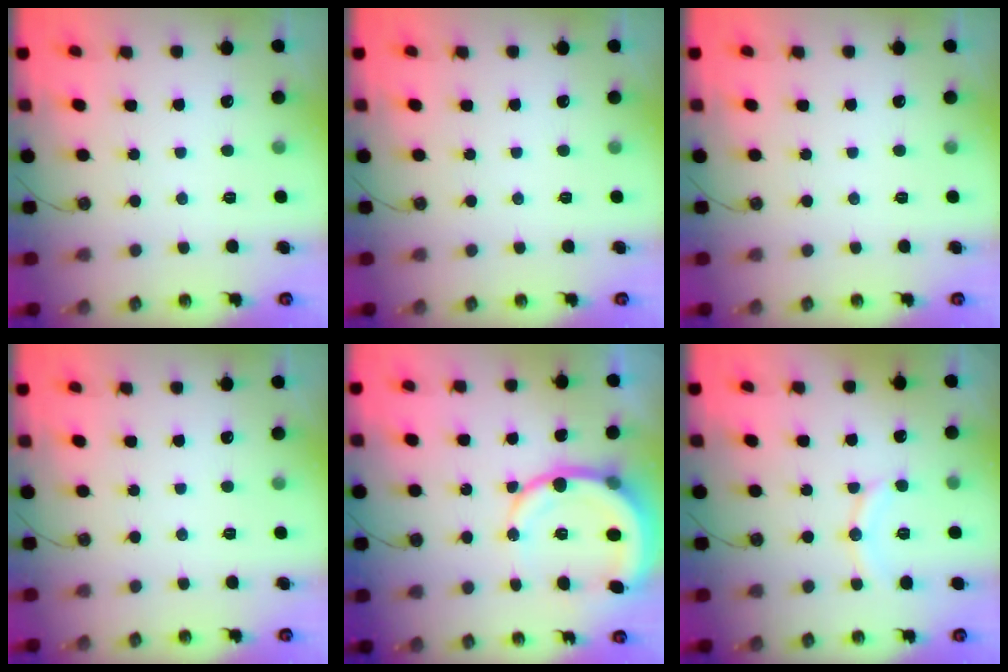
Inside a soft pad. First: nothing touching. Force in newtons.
{"total": 0.0}
{"total": 0.0}
{"total": 0.0}
{"total": 12.0, "press": 11.8, "slide": 2.2}
{"total": 9.9, "press": 9.9, "slide": 1.0}